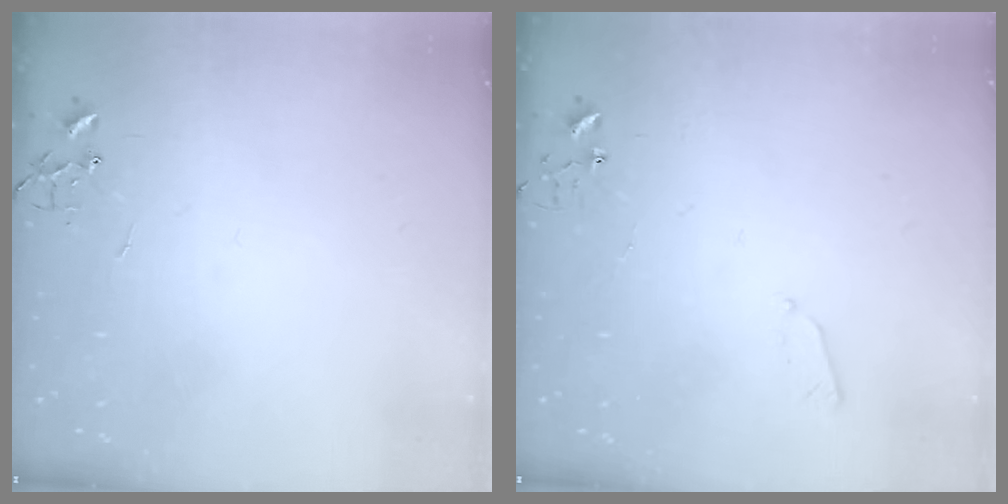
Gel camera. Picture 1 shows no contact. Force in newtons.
{"total": 3.4, "press": 3.4, "slide": 0.5}